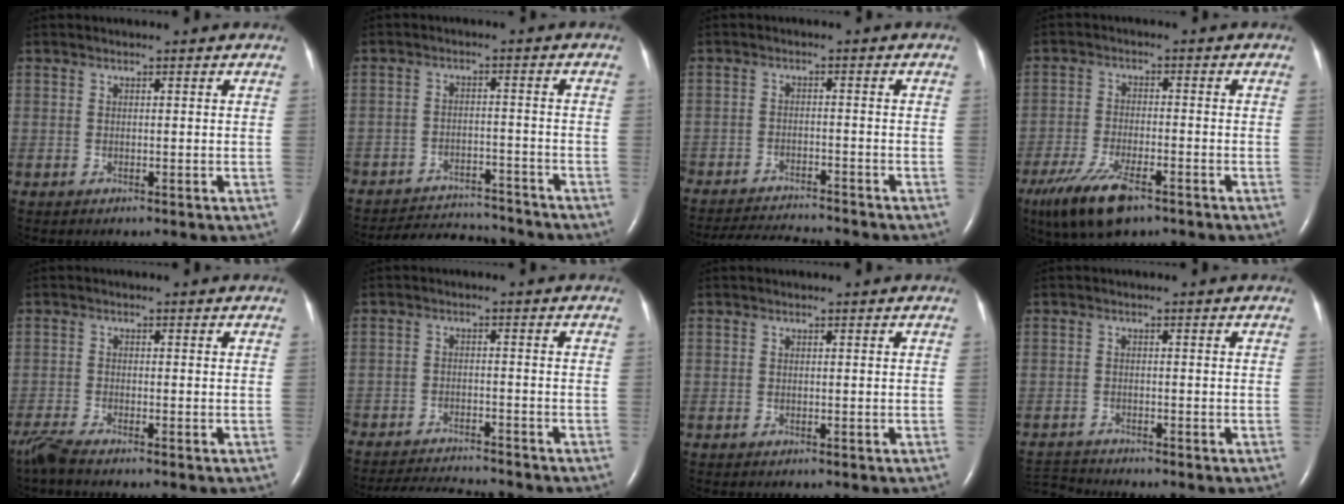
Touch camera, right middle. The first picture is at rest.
{"total": 11.8, "force": [-11.4, 2.2, 2.1], "torque": [-0.034, -0.002, -0.161]}
{"total": 12.2, "force": [-11.6, 1.0, 3.8], "torque": [-0.062, -0.015, -0.172]}
{"total": 9.6, "force": [-6.2, 2.7, 6.7], "torque": [-0.135, -0.019, -0.108]}
{"total": 2.8, "force": [-2.5, -0.2, 1.2], "torque": [-0.035, -0.012, -0.054]}
{"total": 11.3, "force": [-10.8, 0.7, 3.3], "torque": [-0.052, -0.014, -0.164]}
{"total": 0.0}
{"total": 3.4, "force": [-3.3, -0.3, -0.3], "torque": [0.002, -0.016, -0.061]}